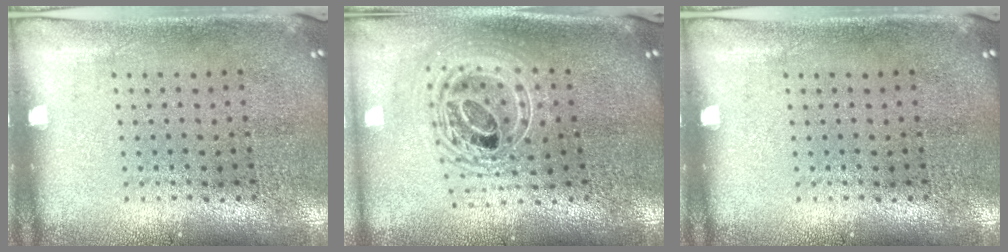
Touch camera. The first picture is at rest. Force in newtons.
{"total": 2.3, "press": 1.8, "slide": 1.5}
{"total": 0.0}